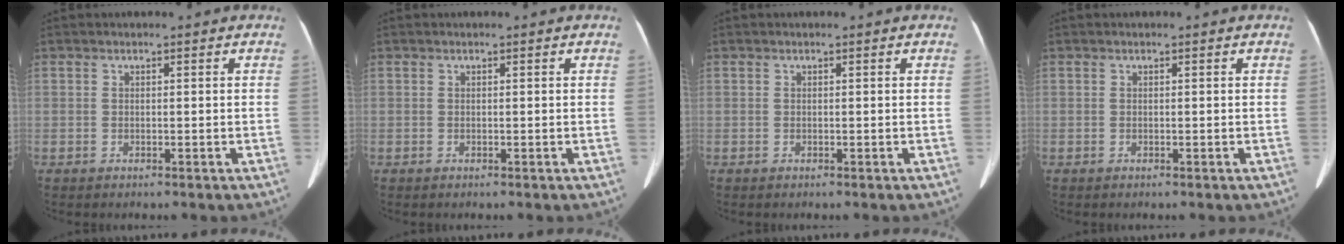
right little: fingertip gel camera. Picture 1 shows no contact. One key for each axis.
{"total": 0.0}
{"total": 0.0}
{"total": 0.0}